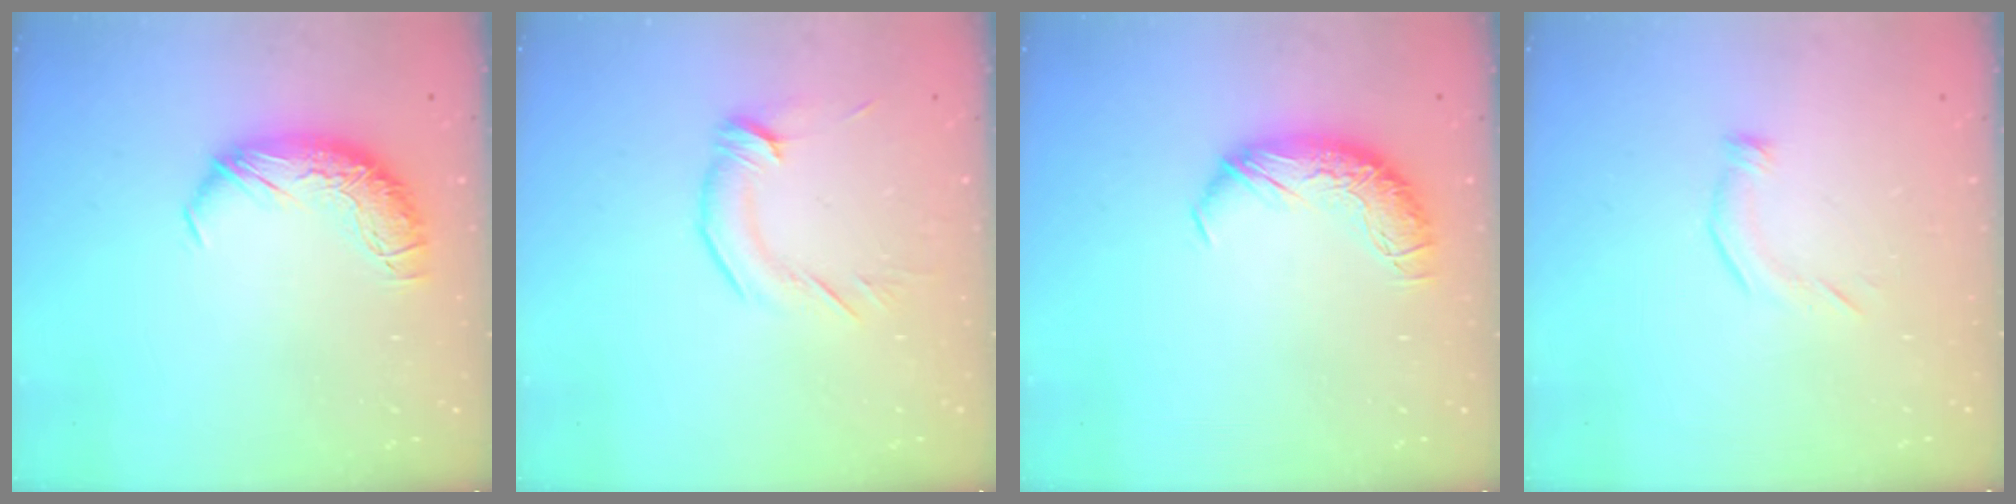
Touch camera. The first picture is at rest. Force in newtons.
{"total": 2.1, "press": 2.1, "slide": 0.5}
{"total": 0.0}
{"total": 4.7, "press": 4.7, "slide": 0.5}